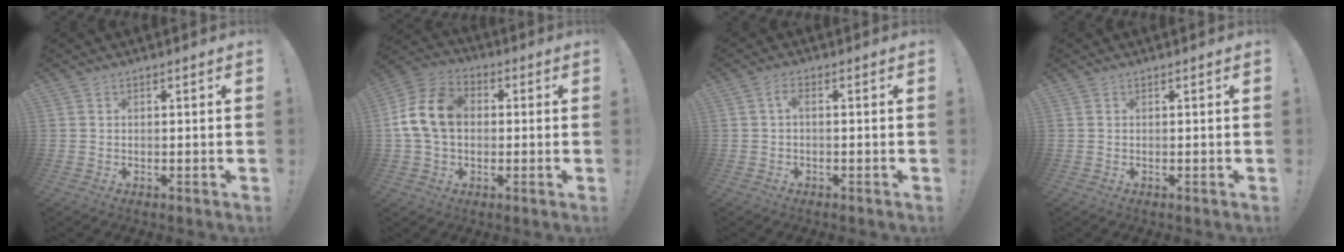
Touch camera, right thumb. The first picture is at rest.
{"total": 14.0, "force": [1.3, 10.3, 9.3], "torque": [-0.170, 0.012, 0.026]}
{"total": 2.5, "force": [-0.3, 0.5, 2.4], "torque": [-0.048, 0.007, -0.008]}
{"total": 0.0}